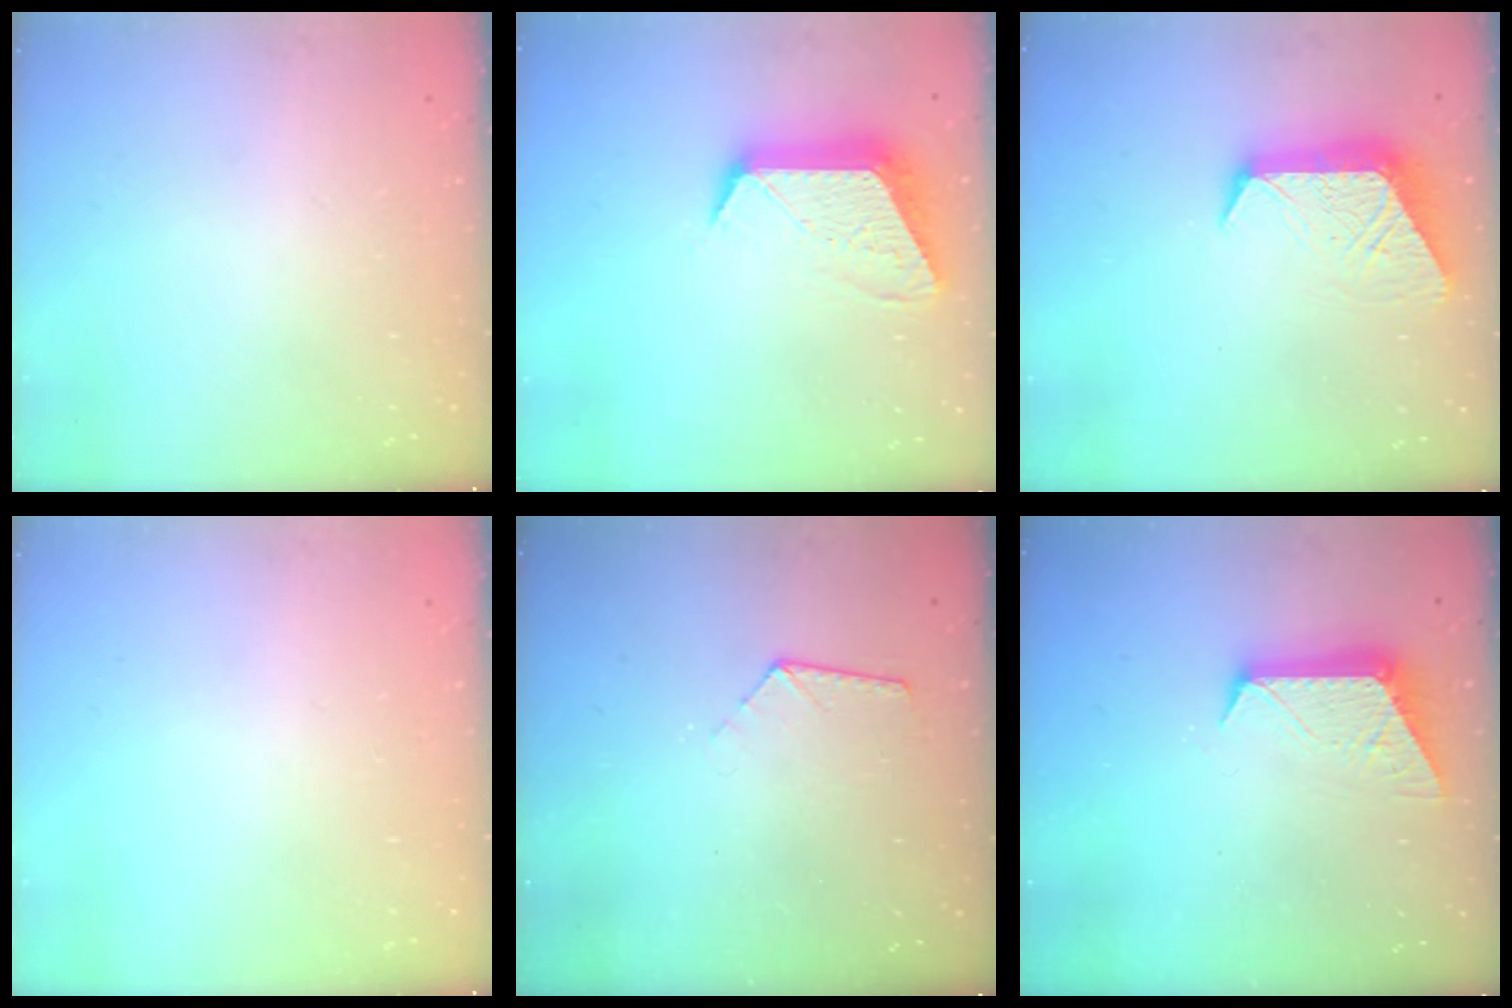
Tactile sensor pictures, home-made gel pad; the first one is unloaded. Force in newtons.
{"total": 12.1, "press": 12.1, "slide": 0.6}
{"total": 10.8, "press": 10.8, "slide": 1.0}
{"total": 0.0}
{"total": 6.5, "press": 6.5, "slide": 0.5}
{"total": 9.3, "press": 9.3, "slide": 0.5}